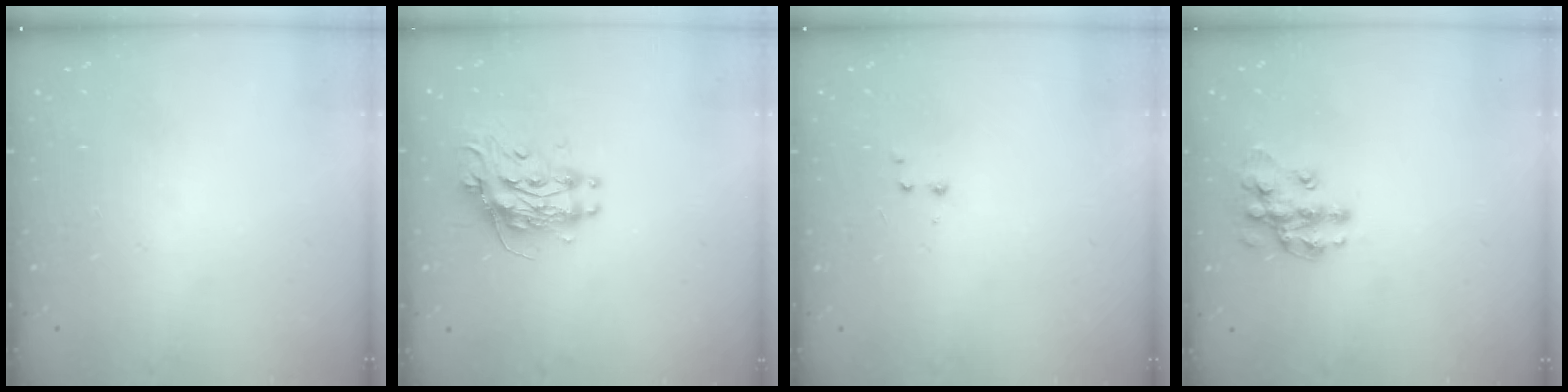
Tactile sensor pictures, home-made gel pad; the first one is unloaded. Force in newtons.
{"total": 10.3, "press": 10.3, "slide": 1.0}
{"total": 2.6, "press": 2.5, "slide": 0.6}
{"total": 12.6, "press": 12.6, "slide": 0.8}